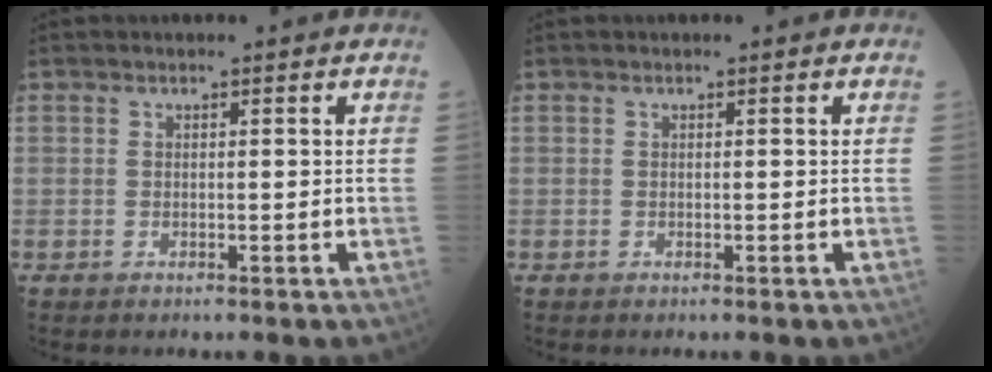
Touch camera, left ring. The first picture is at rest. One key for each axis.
{"total": 0.0}